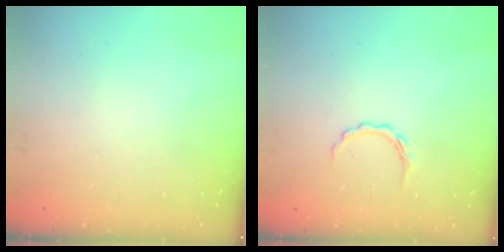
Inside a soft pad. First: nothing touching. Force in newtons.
{"total": 4.4, "press": 4.4, "slide": 0.7}